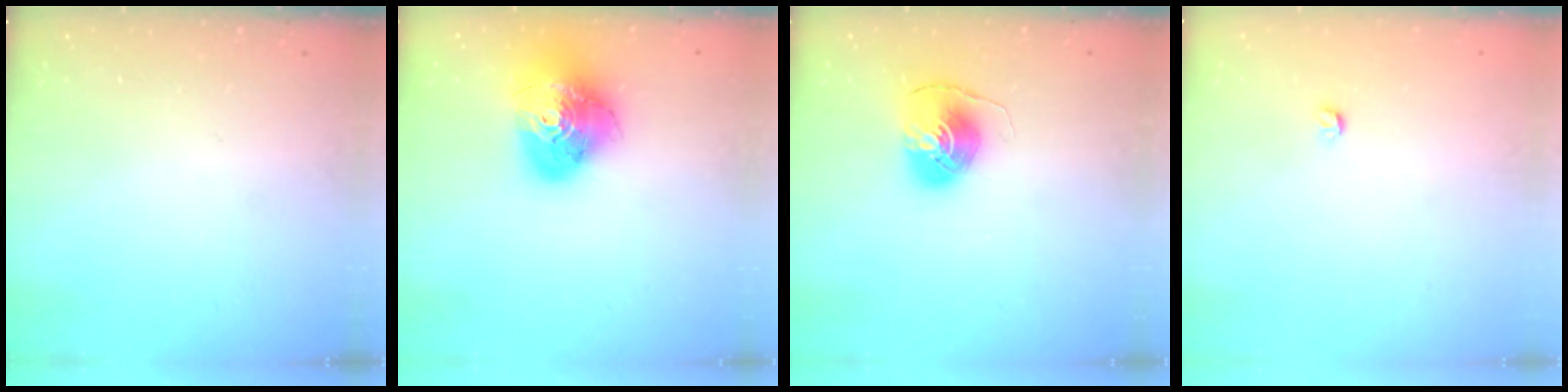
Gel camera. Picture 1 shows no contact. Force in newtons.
{"total": 18.4, "press": 18.3, "slide": 2.1}
{"total": 8.8, "press": 8.7, "slide": 0.7}
{"total": 3.2, "press": 3.2, "slide": 0.6}